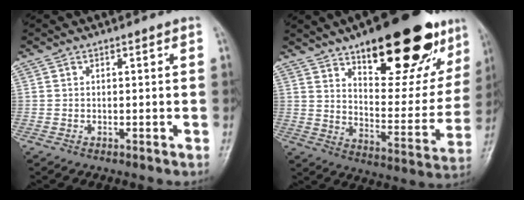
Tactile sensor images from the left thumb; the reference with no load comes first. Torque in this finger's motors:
{"motor_torque": [2.53, 2.48, 1.34, -1.44, 0.16]}